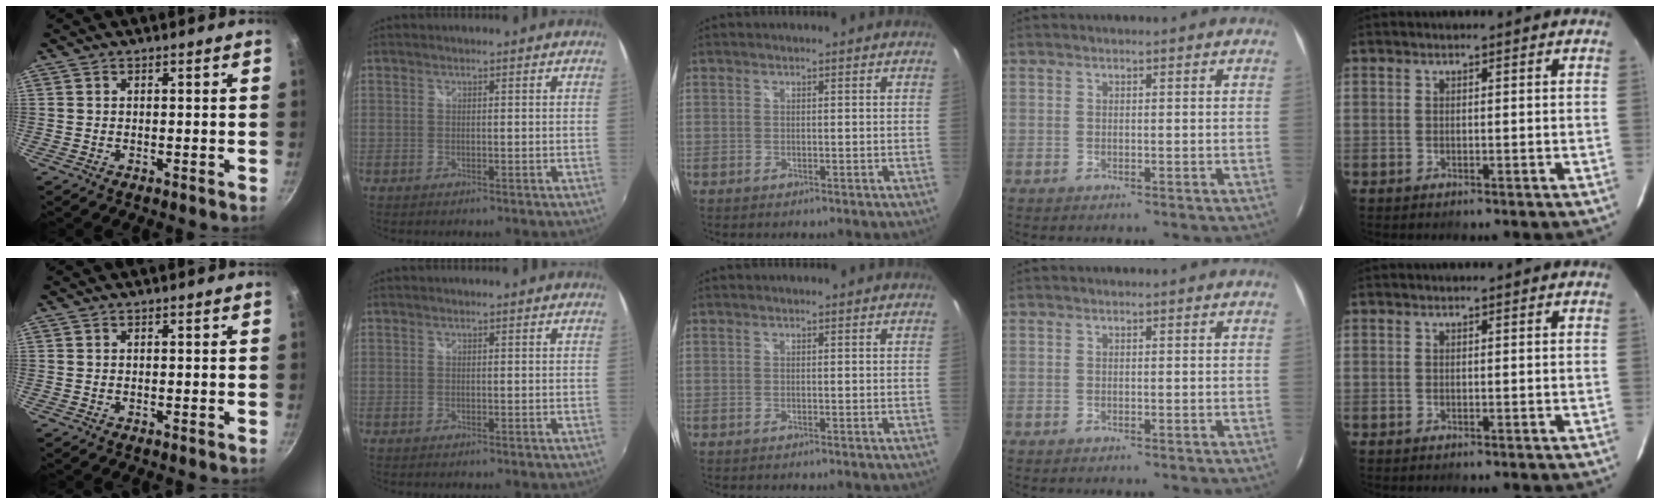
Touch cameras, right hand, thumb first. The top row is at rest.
{}